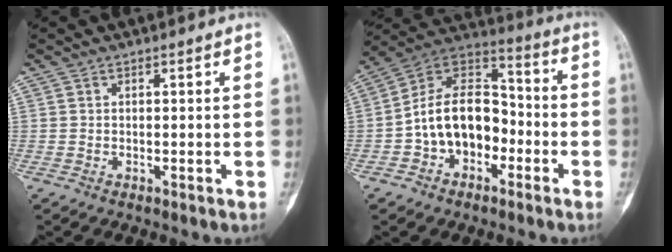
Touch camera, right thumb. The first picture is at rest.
{"total": 15.2, "force": [-3.7, 10.5, 10.4], "torque": [-0.146, 0.059, -0.073]}